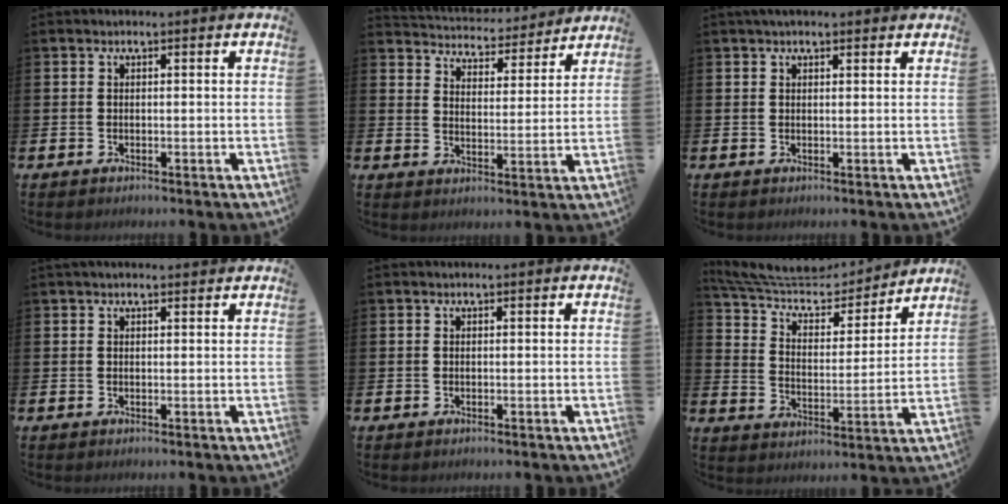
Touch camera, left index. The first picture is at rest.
{"total": 4.9, "force": [4.8, 1.0, 0.0], "torque": [-0.019, -0.042, 0.080]}
{"total": 1.6, "force": [1.3, 0.5, 0.7], "torque": [-0.005, 0.004, 0.022]}
{"total": 1.1, "force": [1.0, 0.2, 0.4], "torque": [0.003, -0.003, 0.015]}
{"total": 0.0}
{"total": 8.8, "force": [7.9, 2.7, 2.7], "torque": [-0.085, -0.057, 0.136]}